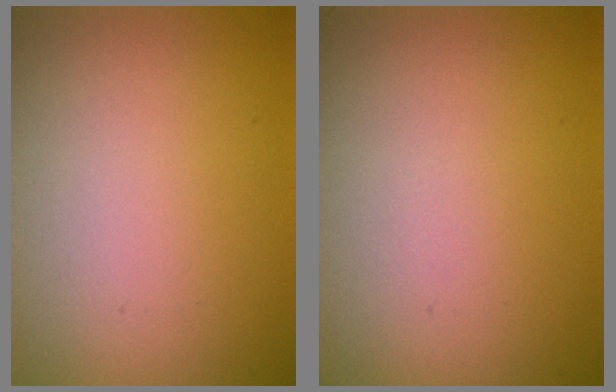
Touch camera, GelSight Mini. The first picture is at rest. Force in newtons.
{"total": 0.0}